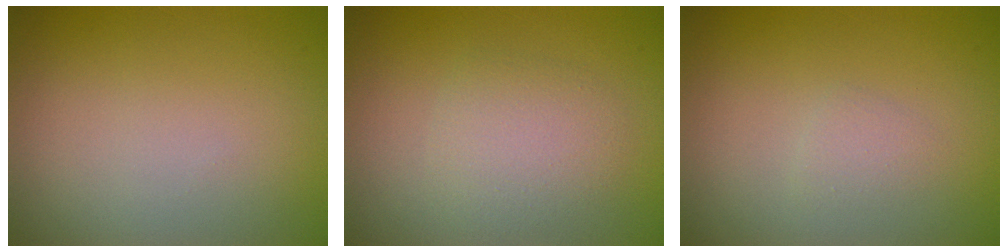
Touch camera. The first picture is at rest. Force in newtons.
{"total": 2.8, "press": 2.8, "slide": 0.2}
{"total": 0.9, "press": 0.9, "slide": 0.1}